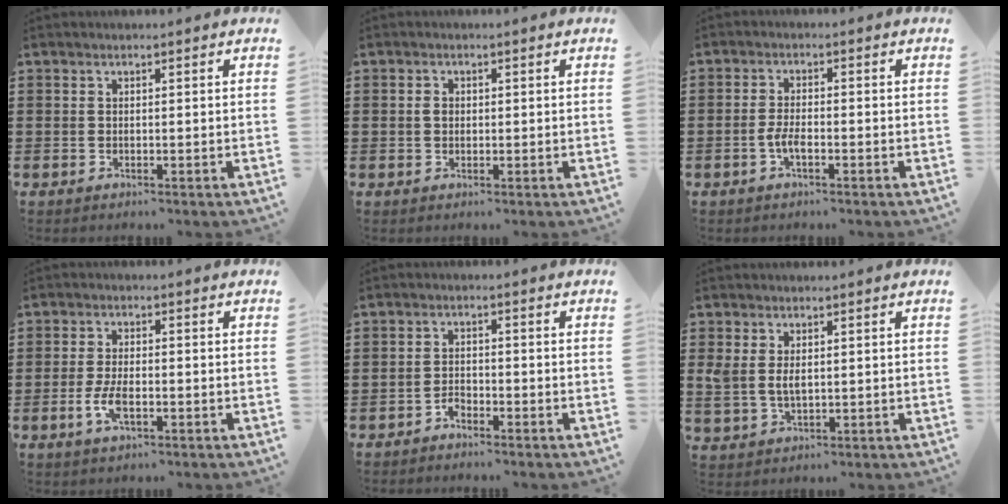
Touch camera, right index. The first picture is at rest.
{"total": 1.0, "force": [0.0, 0.8, 0.6], "torque": [-0.014, 0.004, 0.000]}
{"total": 2.8, "force": [-1.2, 0.8, 2.4], "torque": [-0.058, -0.003, -0.026]}
{"total": 4.4, "force": [-1.5, 1.9, 3.6], "torque": [-0.082, -0.003, -0.031]}
{"total": 1.9, "force": [-1.8, 0.8, 0.2], "torque": [-0.010, 0.002, -0.038]}
{"total": 3.4, "force": [0.7, 2.0, 2.6], "torque": [-0.064, 0.005, 0.010]}